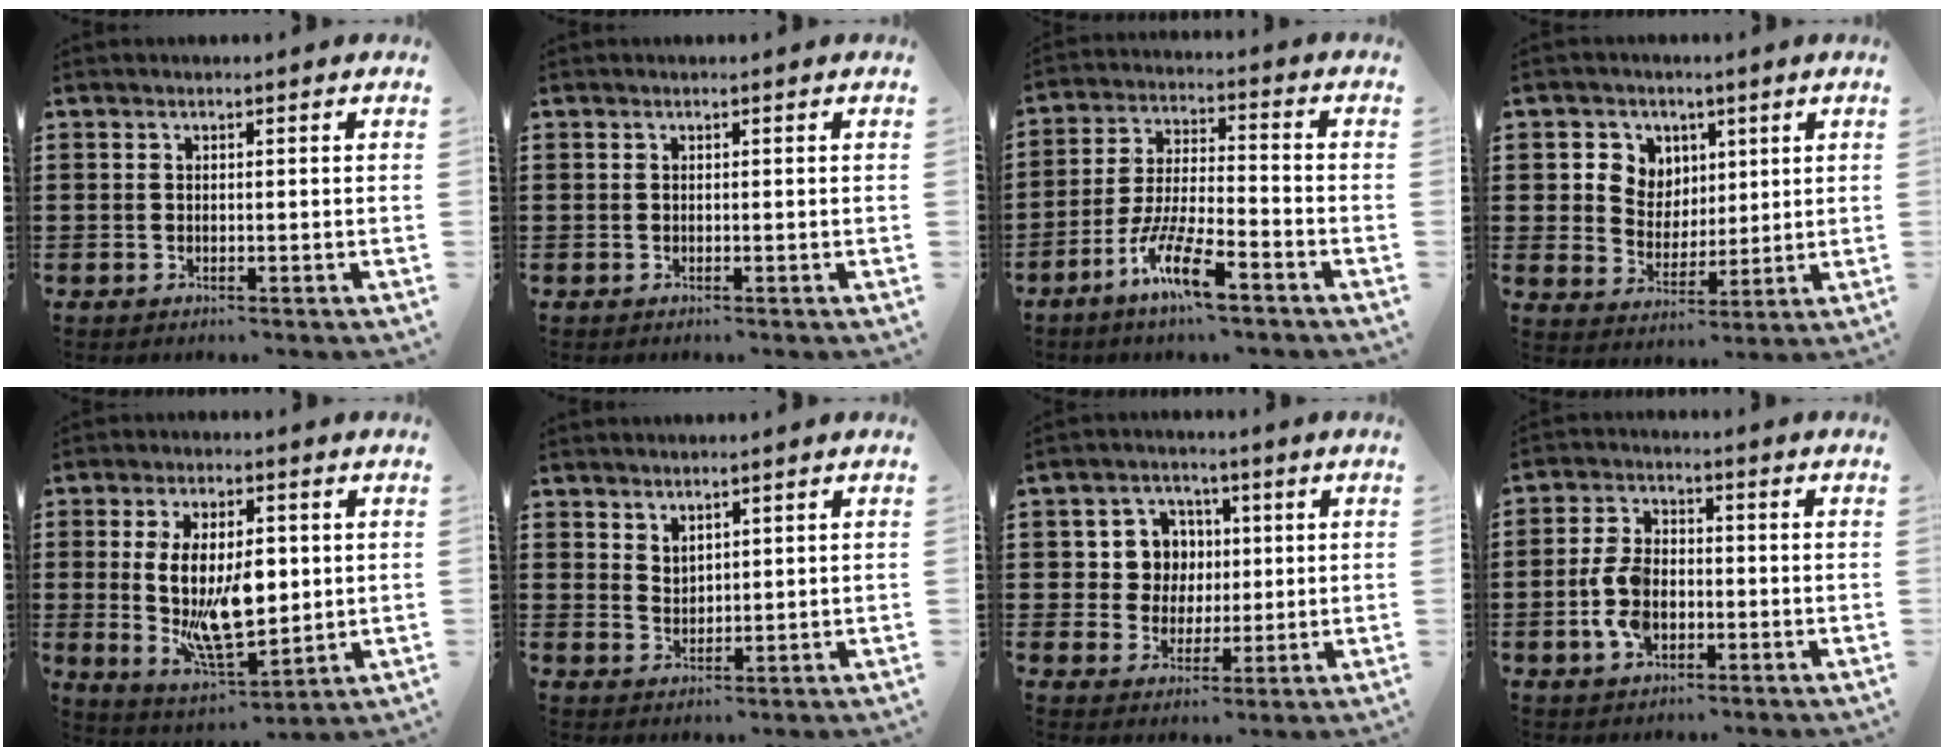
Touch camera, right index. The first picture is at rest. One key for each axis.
{"total": 0.0}
{"total": 10.1, "fx": -6.2, "fy": 2.0, "fz": 7.6, "tx": -0.167, "ty": -0.003, "tz": -0.121}
{"total": 5.7, "fx": 2.3, "fy": 5.2, "fz": 0.7, "tx": -0.045, "ty": 0.014, "tz": 0.040}
{"total": 12.4, "fx": 0.7, "fy": 5.8, "fz": 10.9, "tx": -0.196, "ty": -0.011, "tz": 0.014}
{"total": 2.5, "fx": 2.3, "fy": 0.9, "fz": -0.1, "tx": -0.003, "ty": 0.001, "tz": 0.046}
{"total": 6.8, "fx": 1.1, "fy": 6.4, "fz": 2.0, "tx": -0.064, "ty": 0.017, "tz": 0.019}
{"total": 6.9, "fx": -1.7, "fy": 4.3, "fz": 5.1, "tx": -0.125, "ty": 0.002, "tz": -0.038}